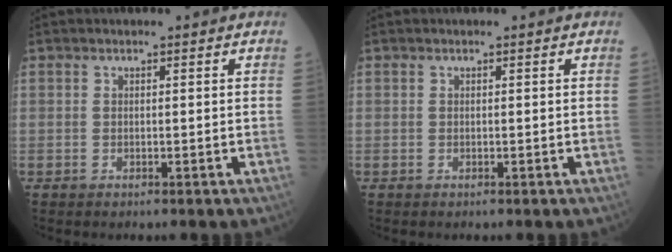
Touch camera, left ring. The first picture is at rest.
{"total": 0.0}